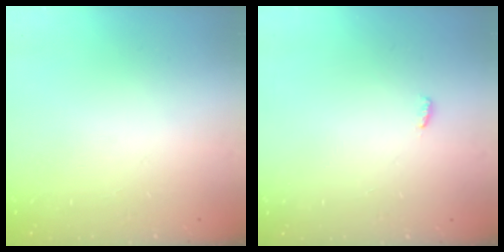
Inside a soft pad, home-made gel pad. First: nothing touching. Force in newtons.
{"total": 3.1, "press": 2.7, "slide": 1.5}